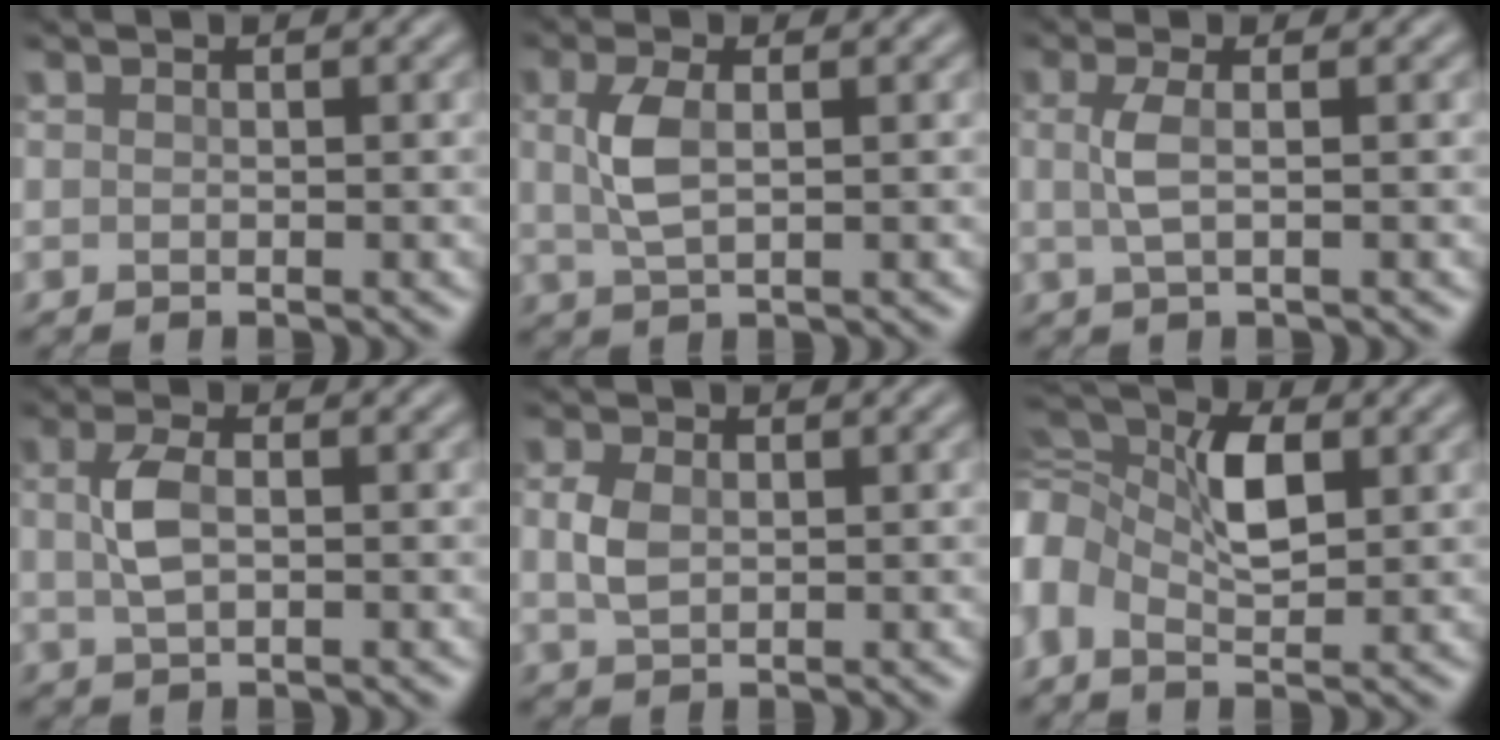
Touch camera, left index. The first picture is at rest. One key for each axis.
{"total": 3.1, "fx": 0.2, "fy": 1.3, "fz": 2.8, "tx": -0.066, "ty": 0.005, "tz": 0.006}
{"total": 2.1, "fx": 0.1, "fy": 0.3, "fz": 2.1, "tx": -0.049, "ty": 0.003, "tz": 0.000}
{"total": 2.9, "fx": 0.1, "fy": 1.4, "fz": 2.5, "tx": -0.058, "ty": 0.006, "tz": 0.001}
{"total": 2.2, "fx": 0.0, "fy": 1.5, "fz": 1.6, "tx": -0.039, "ty": 0.002, "tz": -0.002}
{"total": 7.3, "fx": 0.9, "fy": 4.5, "fz": 5.7, "tx": -0.128, "ty": 0.013, "tz": 0.005}